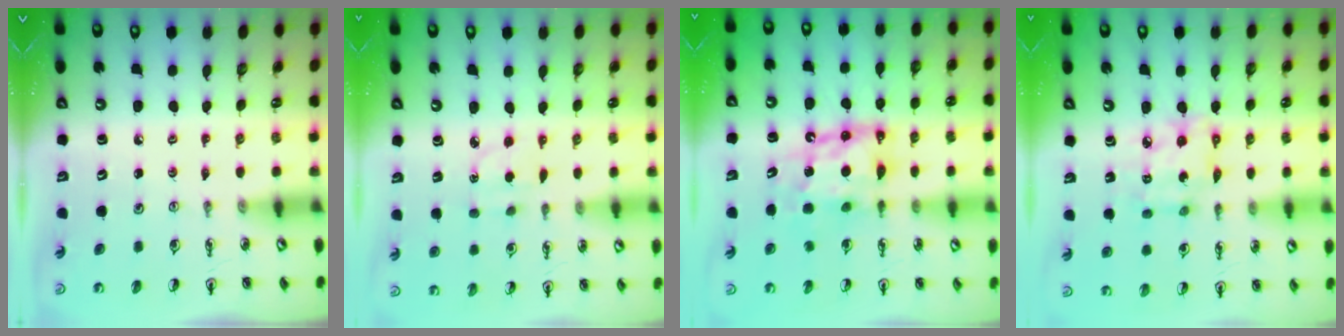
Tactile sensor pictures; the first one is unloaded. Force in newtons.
{"total": 3.0, "press": 2.9, "slide": 0.8}
{"total": 9.8, "press": 9.8, "slide": 0.9}
{"total": 9.1, "press": 9.1, "slide": 0.5}